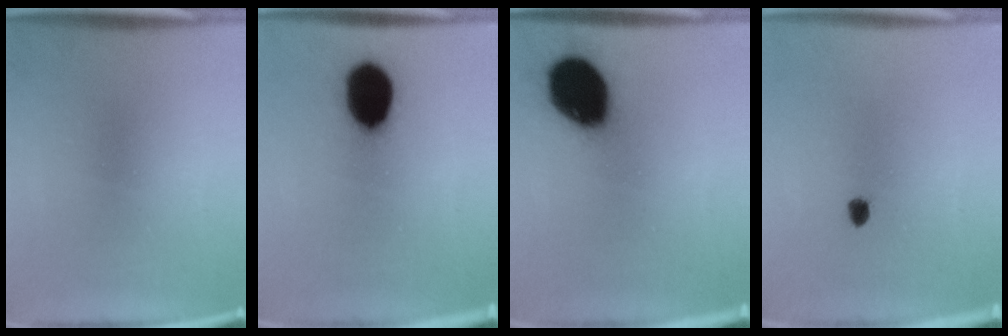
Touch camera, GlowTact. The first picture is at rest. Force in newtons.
{"total": 15.6}
{"total": 19.7}
{"total": 1.5}